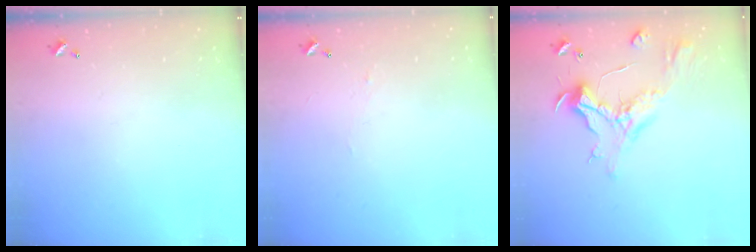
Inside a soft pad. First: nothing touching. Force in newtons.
{"total": 1.0, "press": 0.9, "slide": 0.4}
{"total": 1.1, "press": 0.5, "slide": 1.0}